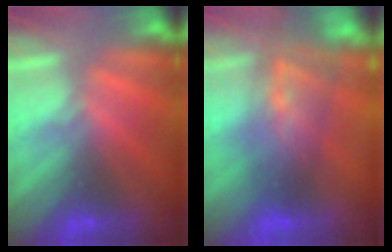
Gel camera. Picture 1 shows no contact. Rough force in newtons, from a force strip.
{"total": 11.3}